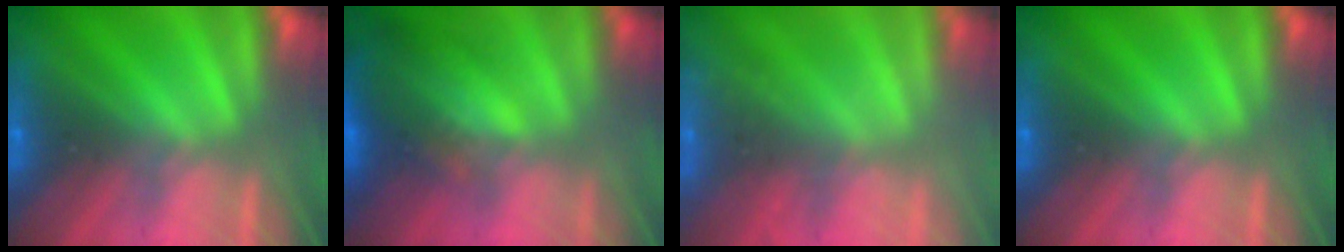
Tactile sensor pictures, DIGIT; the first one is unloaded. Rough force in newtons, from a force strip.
{"total": 3.6}
{"total": 2.1}
{"total": 0.0}